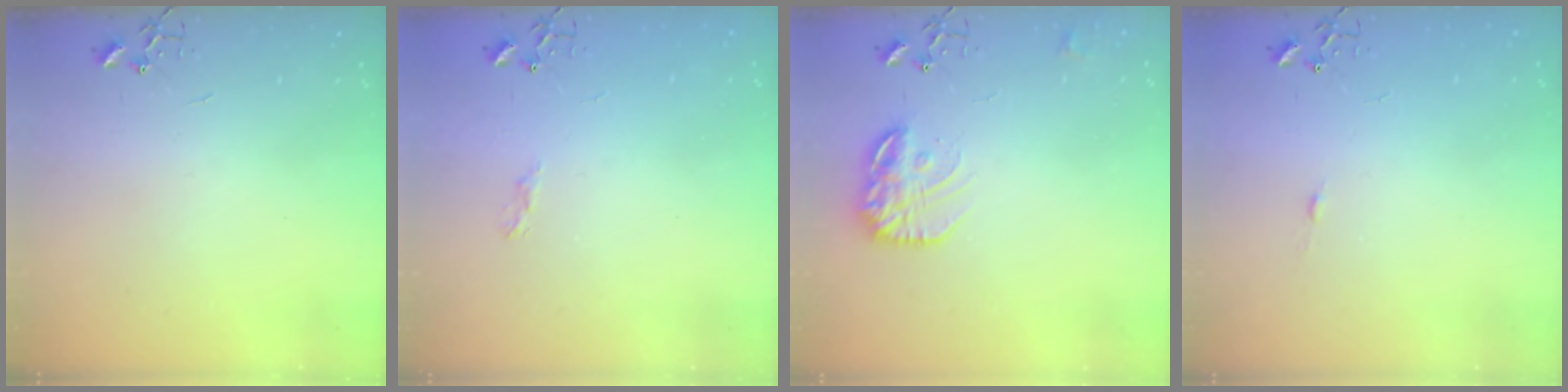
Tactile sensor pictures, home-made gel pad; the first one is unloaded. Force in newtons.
{"total": 5.6, "press": 5.6, "slide": 0.6}
{"total": 14.8, "press": 14.8, "slide": 0.8}
{"total": 3.3, "press": 3.3, "slide": 0.4}